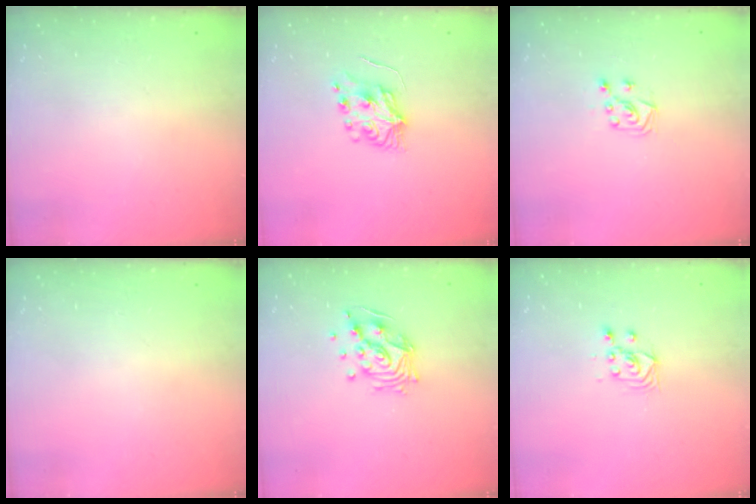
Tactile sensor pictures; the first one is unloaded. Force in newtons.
{"total": 6.4, "press": 6.4, "slide": 0.5}
{"total": 7.3, "press": 7.2, "slide": 0.5}
{"total": 0.0}
{"total": 12.0, "press": 11.9, "slide": 1.2}
{"total": 3.7, "press": 3.4, "slide": 1.6}